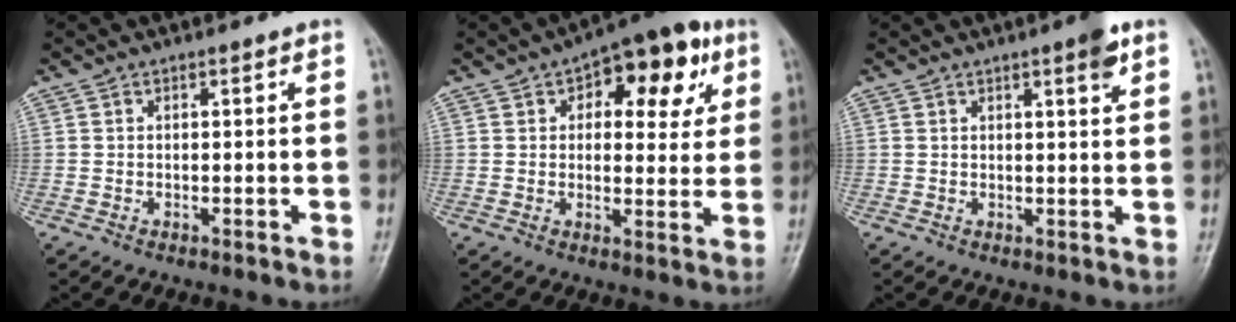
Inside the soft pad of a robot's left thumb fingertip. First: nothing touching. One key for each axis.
{"total": 14.1, "fx": 5.7, "fy": 7.4, "fz": 10.6, "tx": -0.089, "ty": 0.002, "tz": 0.071}
{"total": 3.6, "fx": 2.1, "fy": 0.6, "fz": 2.9, "tx": -0.036, "ty": -0.010, "tz": 0.026}